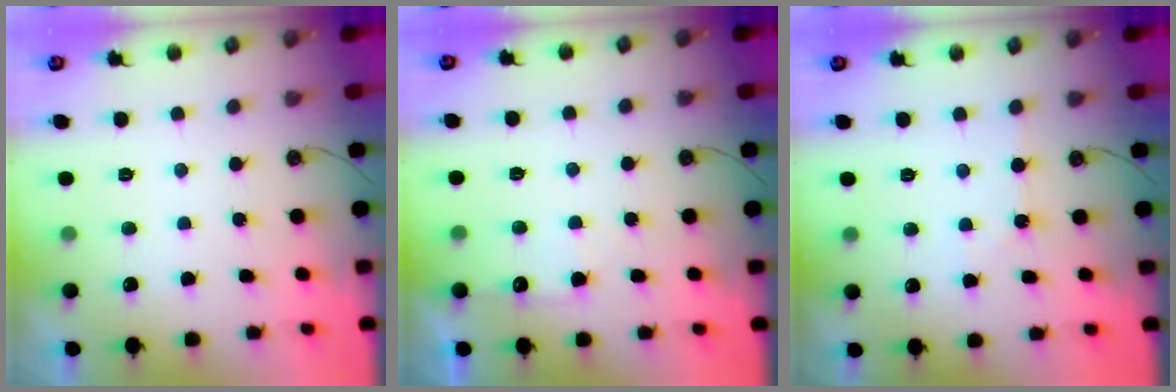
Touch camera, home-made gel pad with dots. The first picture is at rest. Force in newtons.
{"total": 6.2, "press": 6.1, "slide": 0.9}
{"total": 2.9, "press": 2.8, "slide": 0.5}